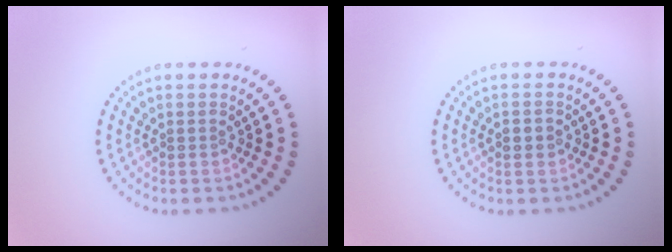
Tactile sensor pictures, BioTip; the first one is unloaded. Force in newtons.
{"total": 1.0, "press": 1.0, "slide": 0.1}